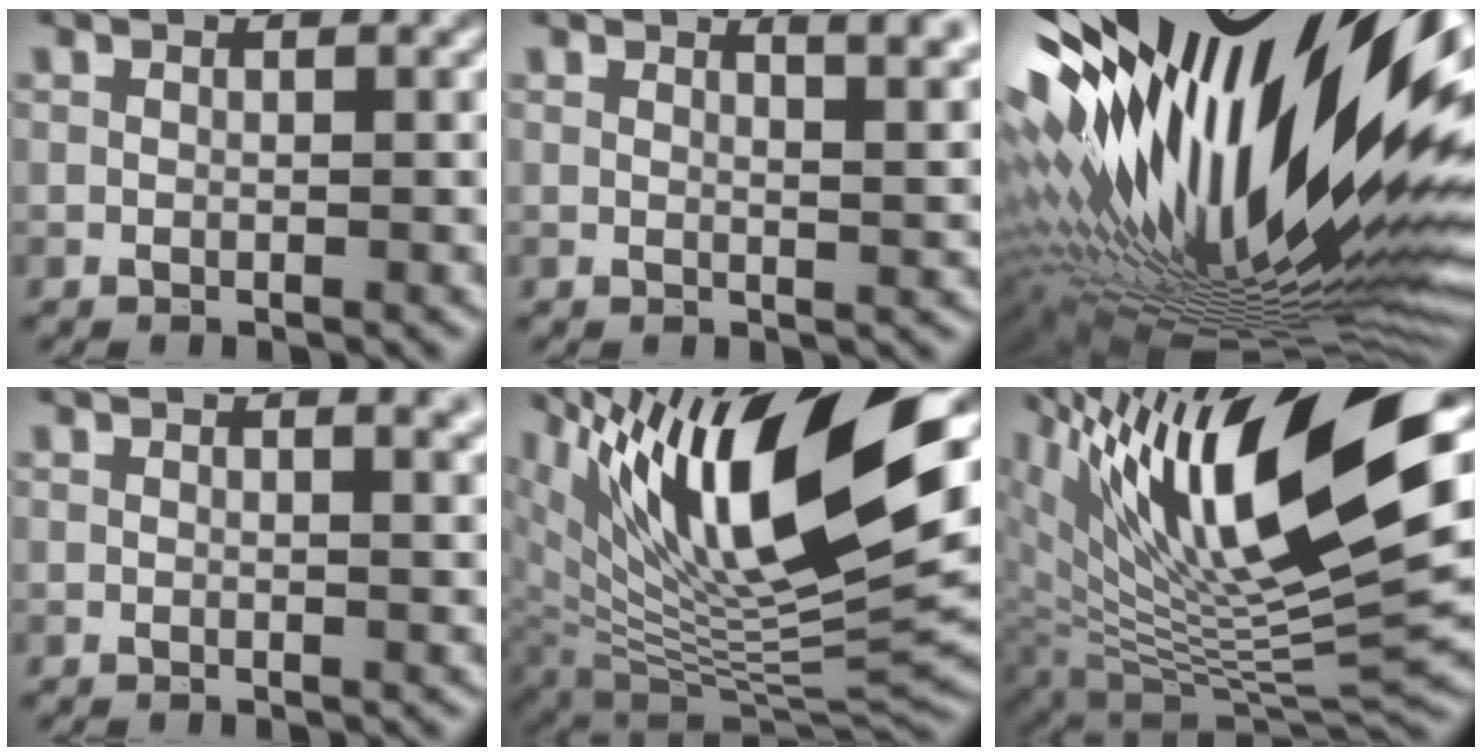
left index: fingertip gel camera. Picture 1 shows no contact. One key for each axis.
{"total": 4.1, "fx": 2.6, "fy": 1.4, "fz": 2.9, "tx": -0.018, "ty": 0.021, "tz": 0.025}
{"total": 20.4, "fx": 1.9, "fy": 7.0, "fz": 19.0, "tx": -0.335, "ty": -0.024, "tz": 0.038}
{"total": 3.0, "fx": 1.7, "fy": 1.3, "fz": 2.1, "tx": -0.004, "ty": 0.013, "tz": 0.013}
{"total": 18.0, "fx": 8.0, "fy": 6.5, "fz": 14.7, "tx": -0.246, "ty": 0.018, "tz": 0.151}
{"total": 16.3, "fx": 7.1, "fy": 5.0, "fz": 13.7, "tx": -0.249, "ty": 0.011, "tz": 0.131}